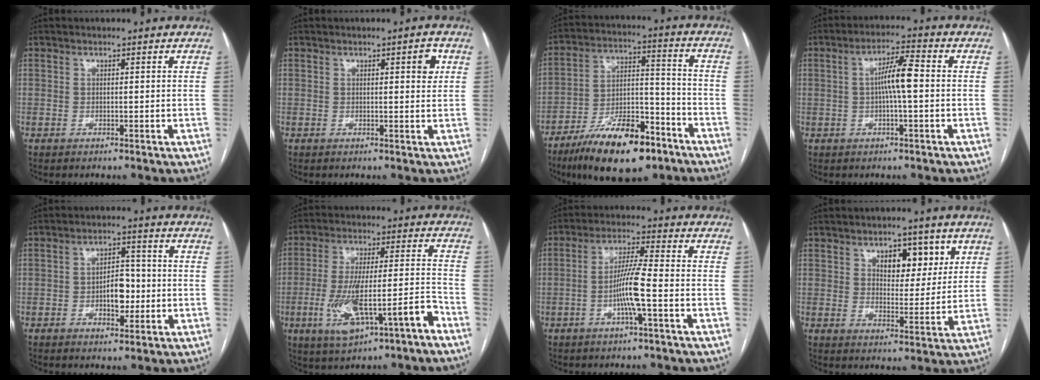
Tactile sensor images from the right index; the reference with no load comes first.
{"total": 2.3, "force": [0.9, 0.5, 2.1], "torque": [-0.025, 0.000, 0.010]}
{"total": 17.6, "force": [-11.7, 5.6, 11.9], "torque": [-0.200, 0.009, -0.197]}
{"total": 5.8, "force": [-0.1, 0.4, 5.8], "torque": [-0.105, 0.013, -0.003]}
{"total": 5.7, "force": [-1.1, 2.9, 4.8], "torque": [-0.075, 0.013, -0.015]}
{"total": 13.9, "force": [-6.6, 2.7, 12.0], "torque": [-0.218, 0.014, -0.101]}
{"total": 7.2, "force": [-2.1, -0.2, 6.9], "torque": [-0.139, 0.005, -0.042]}
{"total": 7.2, "force": [3.6, 3.8, 4.9], "torque": [-0.063, 0.005, 0.056]}